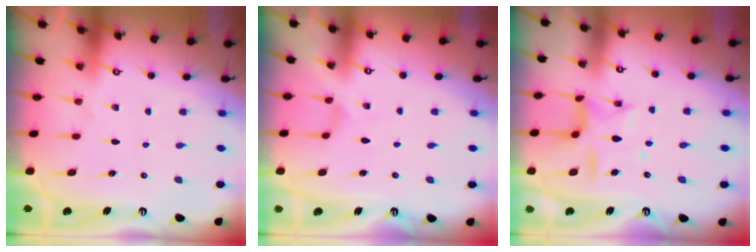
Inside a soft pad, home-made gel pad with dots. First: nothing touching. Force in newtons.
{"total": 0.0}
{"total": 10.7, "press": 10.7, "slide": 0.7}